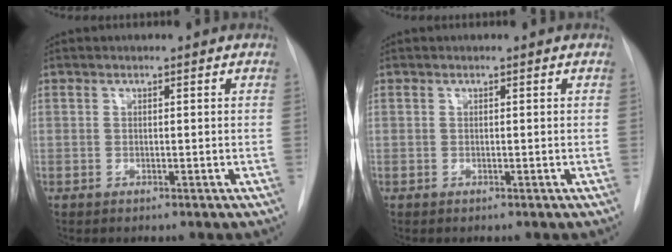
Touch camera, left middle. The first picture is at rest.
{"total": 0.0}